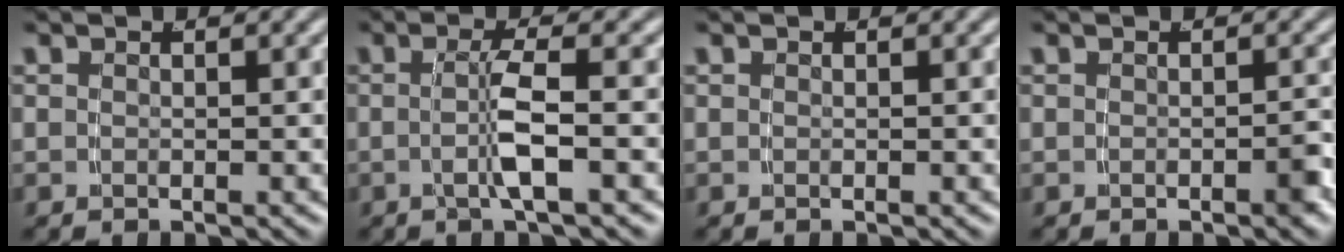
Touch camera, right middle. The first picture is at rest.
{"total": 3.1, "force": [-0.7, -0.3, 3.0], "torque": [-0.053, 0.000, -0.012]}
{"total": 0.0}
{"total": 0.9, "force": [-0.7, 0.0, 0.6], "torque": [-0.011, 0.001, -0.013]}